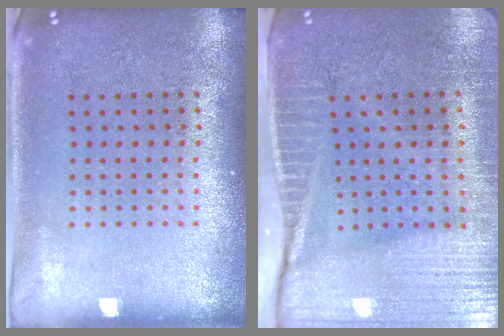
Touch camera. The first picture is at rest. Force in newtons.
{"total": 4.2, "press": 3.7, "slide": 2.0}